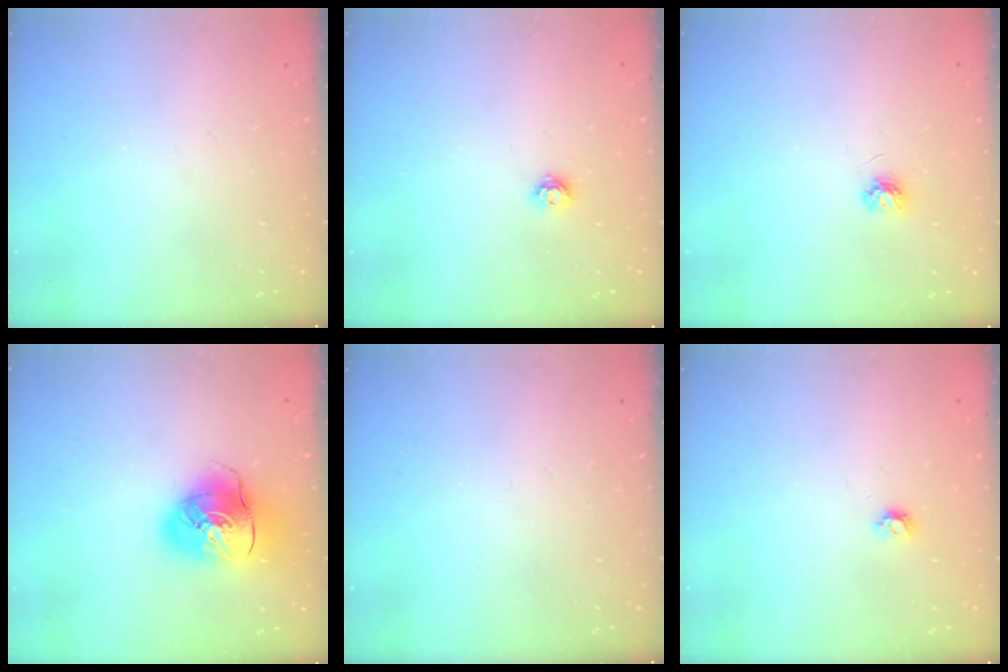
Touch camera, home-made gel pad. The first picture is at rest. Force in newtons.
{"total": 4.3, "press": 4.3, "slide": 0.6}
{"total": 3.9, "press": 3.9, "slide": 0.5}
{"total": 14.3, "press": 14.1, "slide": 2.3}
{"total": 0.0}
{"total": 3.8, "press": 3.7, "slide": 0.6}